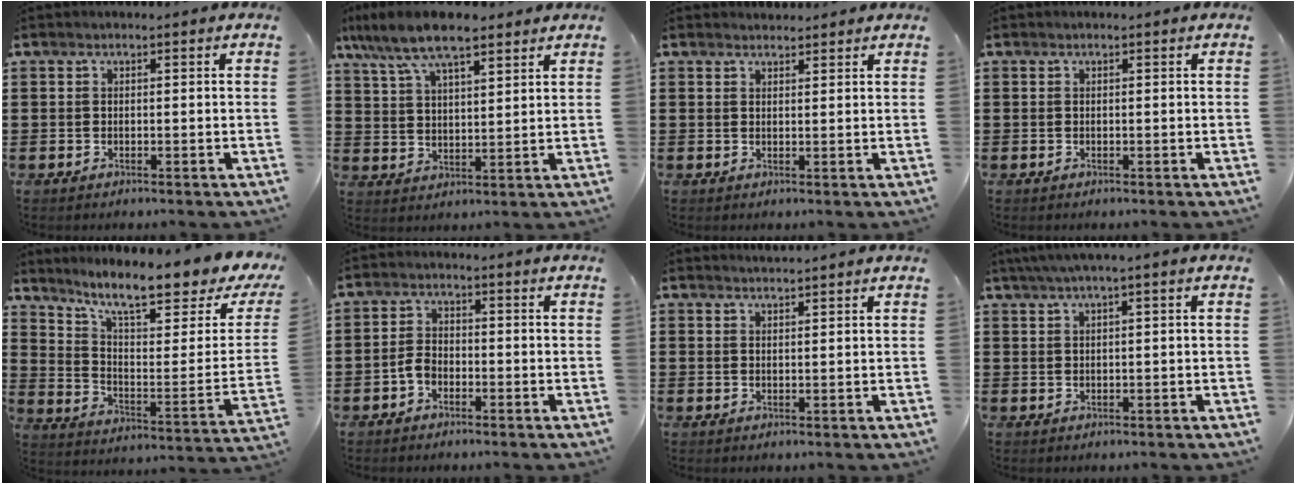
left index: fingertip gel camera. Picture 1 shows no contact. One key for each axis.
{"total": 9.0, "fx": 7.1, "fy": 2.4, "fz": 5.0, "tx": -0.119, "ty": -0.011, "tz": 0.130}
{"total": 1.5, "fx": 1.4, "fy": 0.3, "fz": 0.0, "tx": -0.004, "ty": 0.002, "tz": 0.029}
{"total": 0.0}
{"total": 11.0, "fx": 8.6, "fy": 1.3, "fz": 6.7, "tx": -0.131, "ty": -0.070, "tz": 0.137}
{"total": 2.8, "fx": -1.5, "fy": 1.7, "fz": 1.6, "tx": -0.046, "ty": 0.001, "tz": -0.036}
{"total": 1.2, "fx": 1.2, "fy": -0.3, "fz": 0.1, "tx": -0.004, "ty": -0.001, "tz": 0.025}
{"total": 1.9, "fx": 0.5, "fy": -0.1, "fz": 1.9, "tx": -0.032, "ty": -0.001, "tz": 0.009}